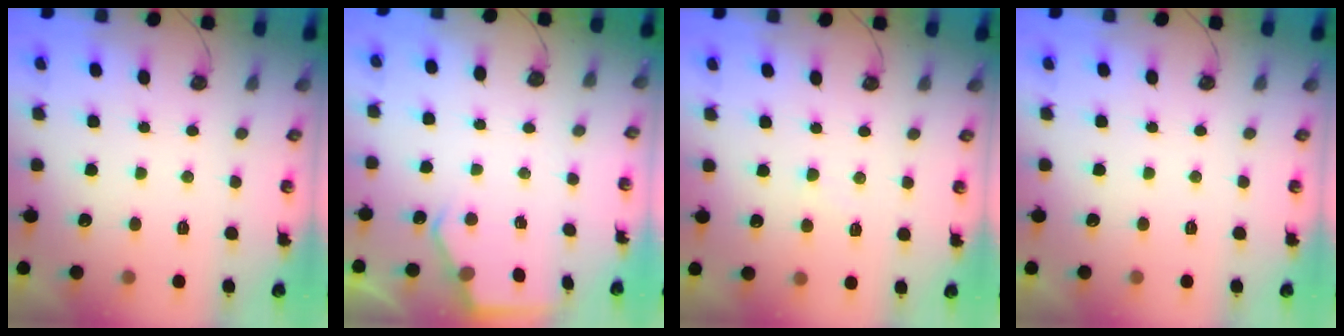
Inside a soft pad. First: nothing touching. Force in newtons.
{"total": 2.8, "press": 2.8, "slide": 0.4}
{"total": 2.7, "press": 2.7, "slide": 0.4}
{"total": 0.0}